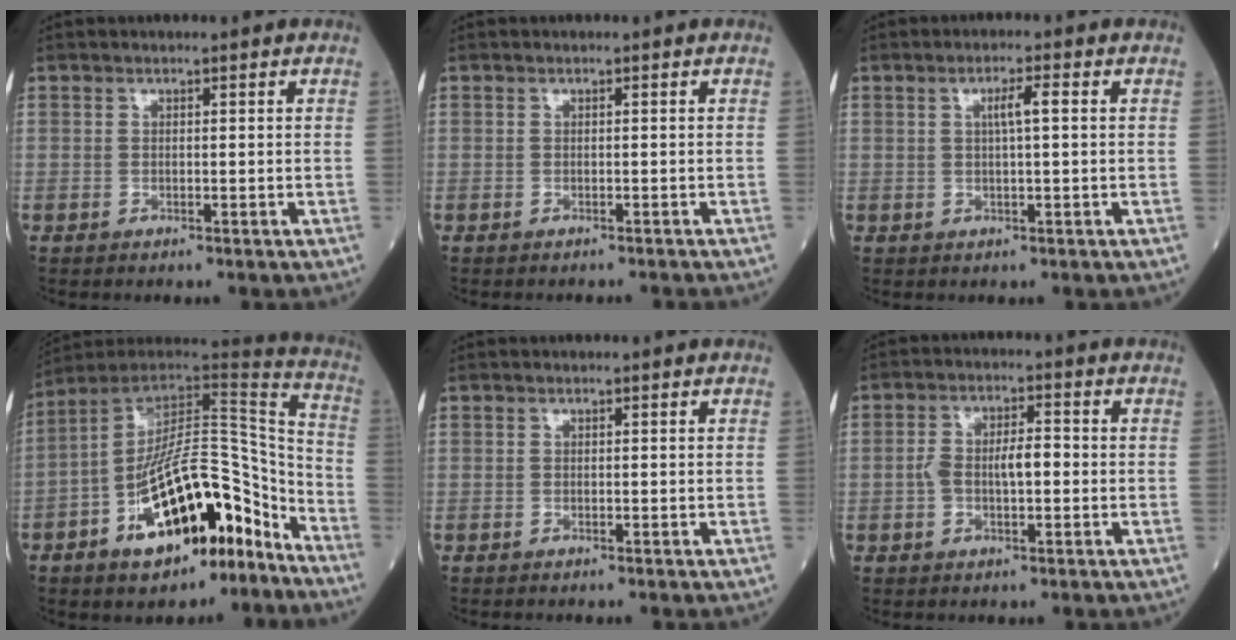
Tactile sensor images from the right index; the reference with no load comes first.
{"total": 2.2, "force": [-2.2, -0.1, 0.3], "torque": [-0.004, -0.006, -0.026]}
{"total": 2.9, "force": [0.6, 0.1, 2.8], "torque": [-0.050, 0.004, 0.010]}
{"total": 20.3, "force": [-10.3, 7.2, 15.9], "torque": [-0.250, 0.025, -0.156]}
{"total": 0.0}
{"total": 5.5, "force": [-0.4, 1.8, 5.2], "torque": [-0.106, 0.015, -0.006]}